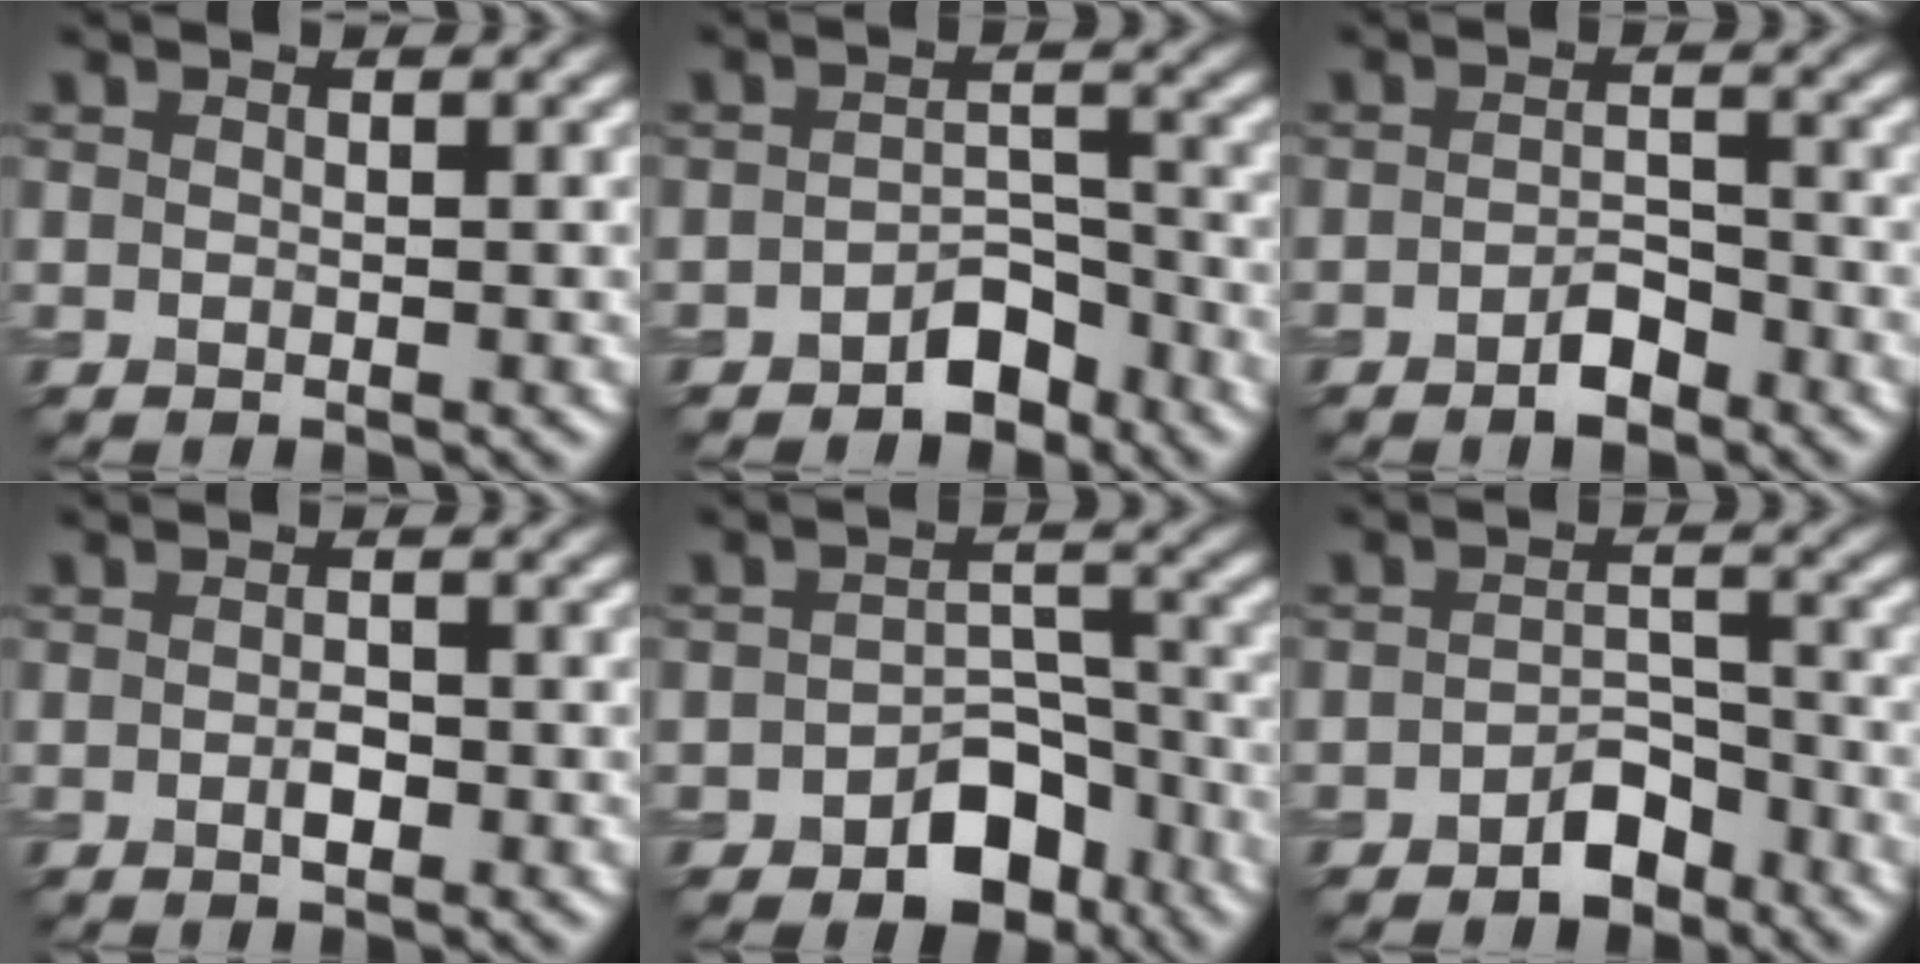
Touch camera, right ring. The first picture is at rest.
{"total": 3.3, "force": [-2.3, 1.7, 1.5], "torque": [-0.017, 0.012, -0.039]}
{"total": 2.5, "force": [-1.7, 1.0, 1.6], "torque": [-0.022, 0.005, -0.032]}
{"total": 1.3, "force": [-0.4, 0.6, 1.1], "torque": [-0.022, -0.001, -0.008]}
{"total": 5.6, "force": [-3.2, 3.5, 3.0], "torque": [-0.029, 0.000, -0.049]}
{"total": 2.9, "force": [-2.0, 1.5, 1.5], "torque": [-0.020, 0.011, -0.035]}